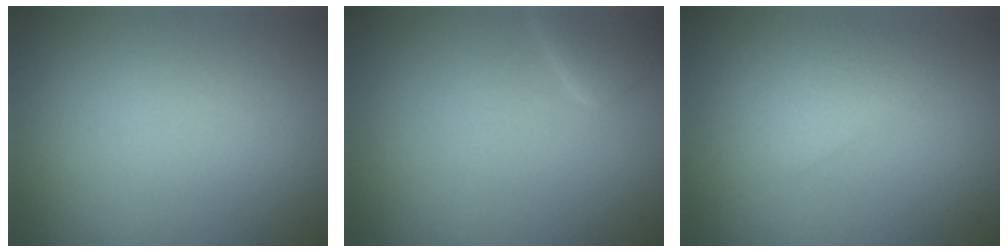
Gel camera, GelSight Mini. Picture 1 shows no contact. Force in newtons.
{"total": 1.4, "press": 1.4, "slide": 0.1}
{"total": 2.3, "press": 2.3, "slide": 0.1}